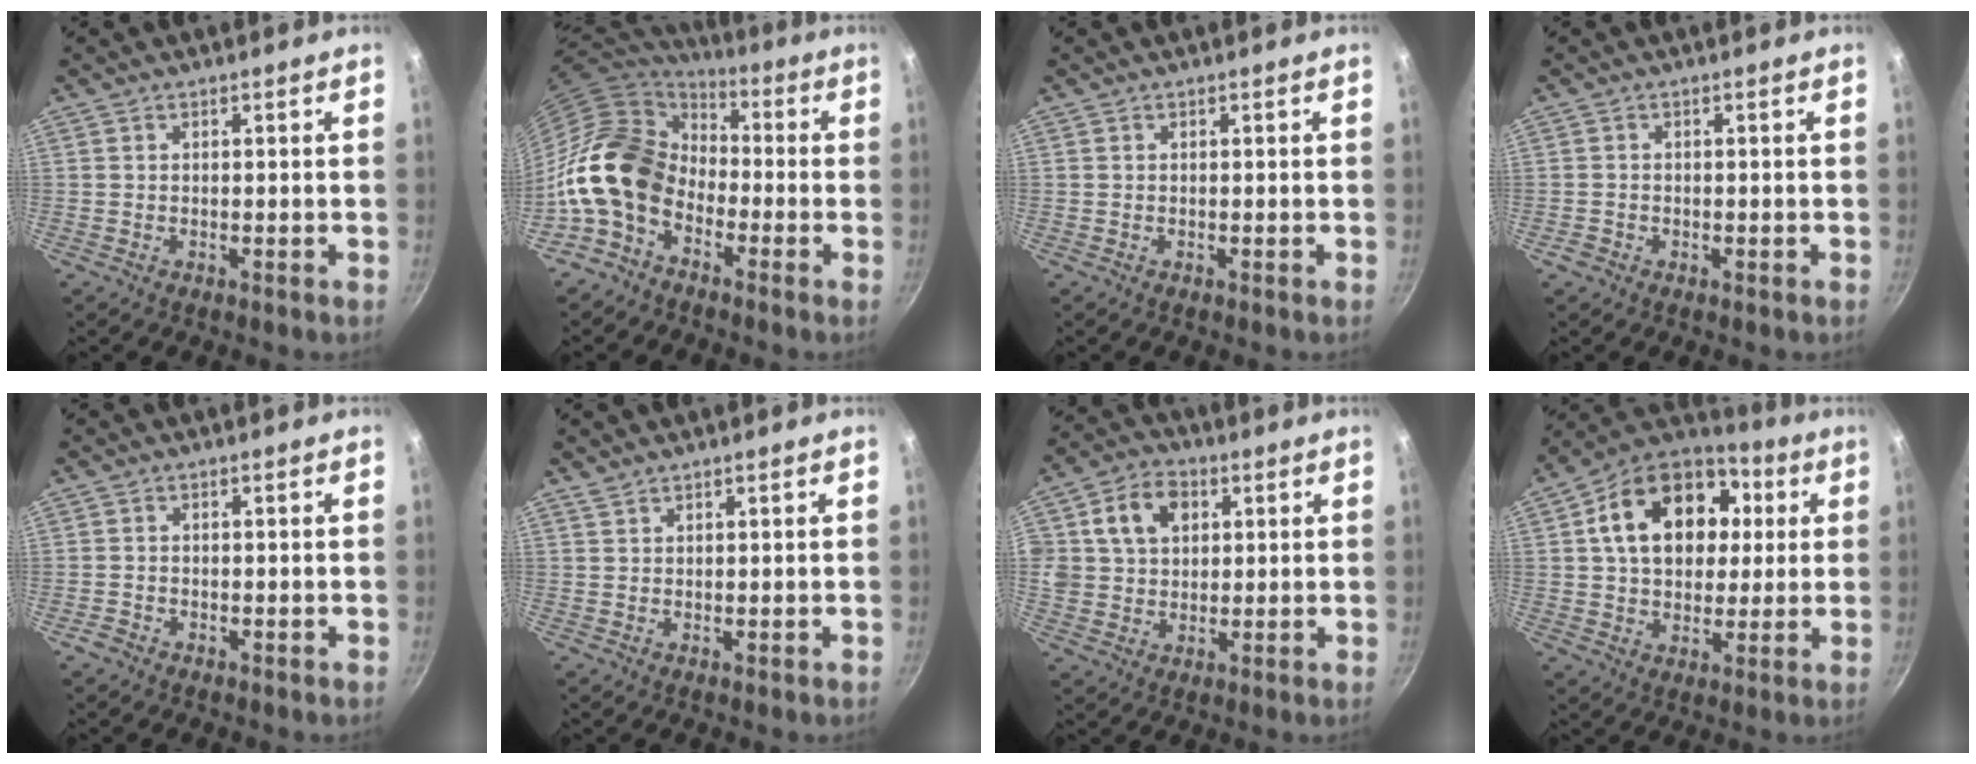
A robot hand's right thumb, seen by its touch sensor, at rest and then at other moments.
{"total": 15.6, "force": [-5.1, 11.3, 9.6], "torque": [-0.145, 0.055, -0.127]}
{"total": 0.0}
{"total": 1.3, "force": [-0.7, 1.1, 0.4], "torque": [-0.007, 0.002, -0.010]}
{"total": 1.4, "force": [-0.9, 1.0, 0.4], "torque": [-0.008, 0.004, -0.015]}
{"total": 1.1, "force": [1.1, 0.2, 0.3], "torque": [-0.001, -0.007, 0.022]}
{"total": 10.3, "force": [3.3, 8.2, 5.4], "torque": [-0.073, 0.003, 0.048]}
{"total": 20.6, "force": [4.6, 14.7, 13.7], "torque": [-0.204, 0.022, 0.065]}